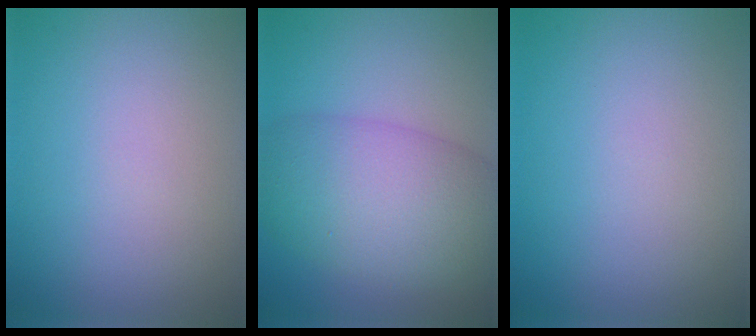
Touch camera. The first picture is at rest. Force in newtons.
{"total": 8.6, "press": 8.6, "slide": 0.2}
{"total": 0.0}